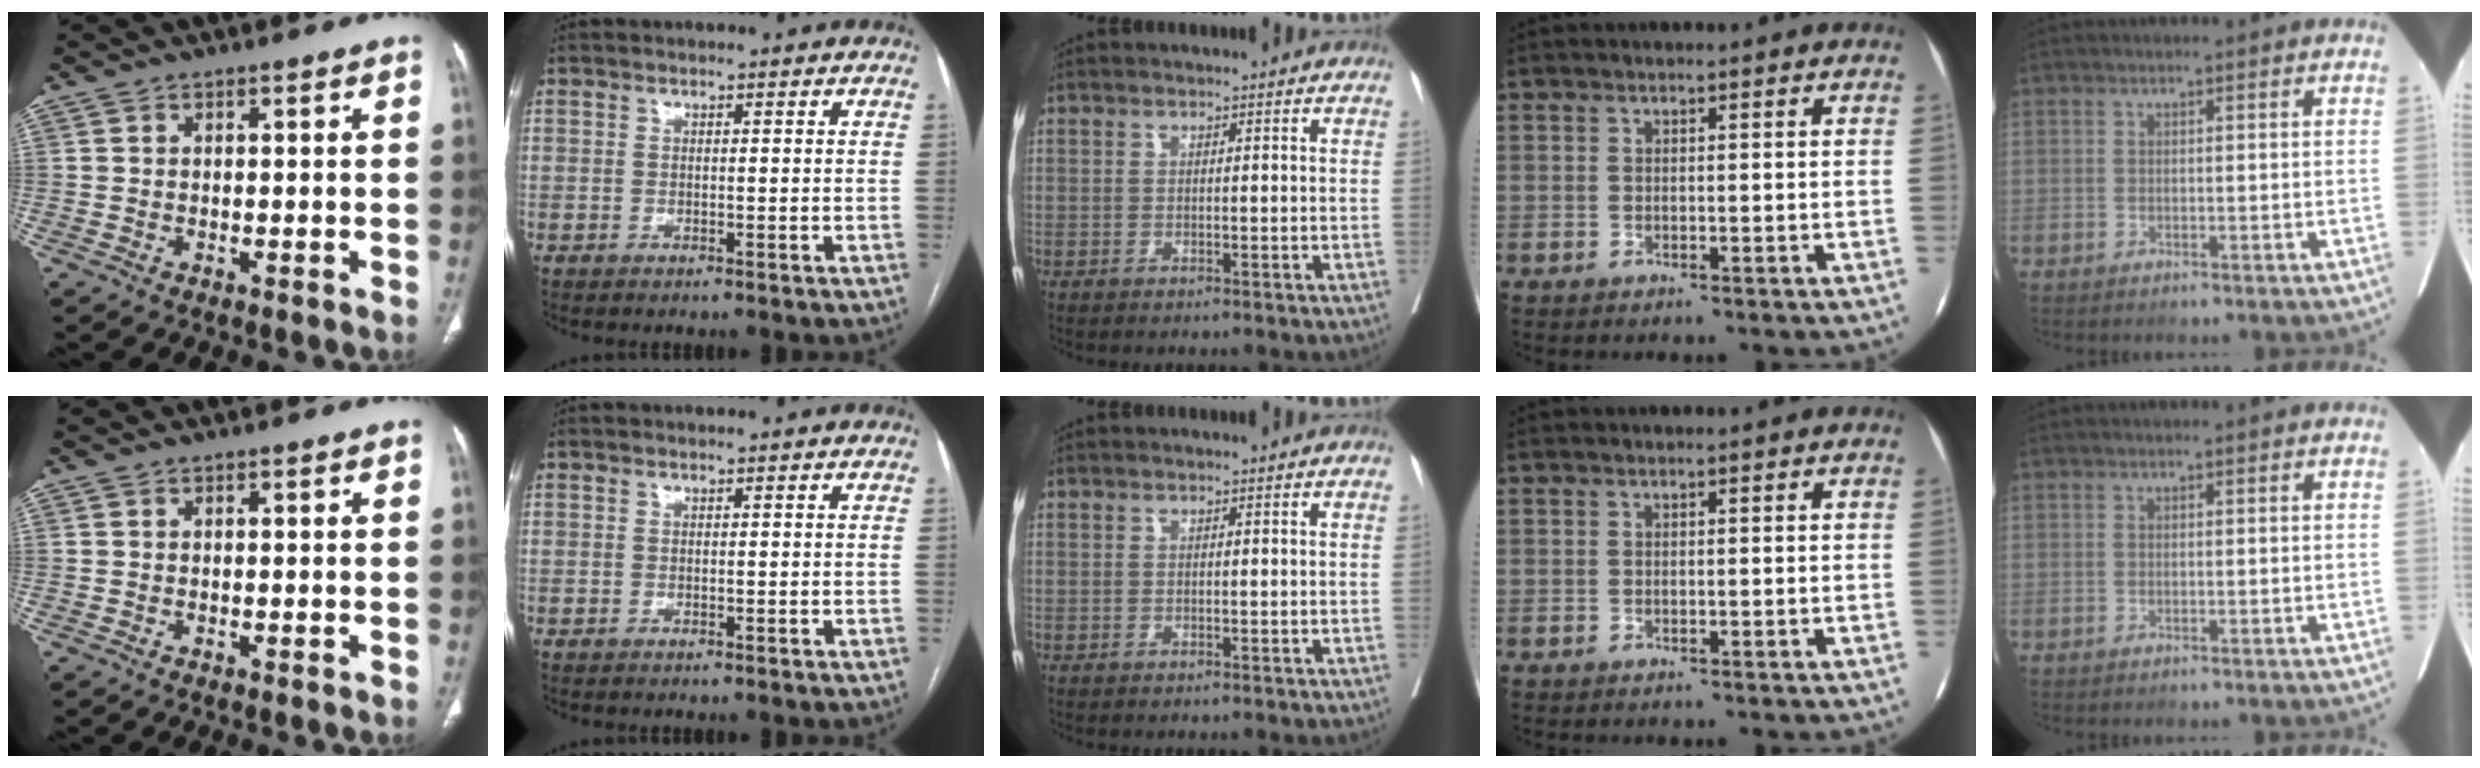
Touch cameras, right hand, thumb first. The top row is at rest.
{}